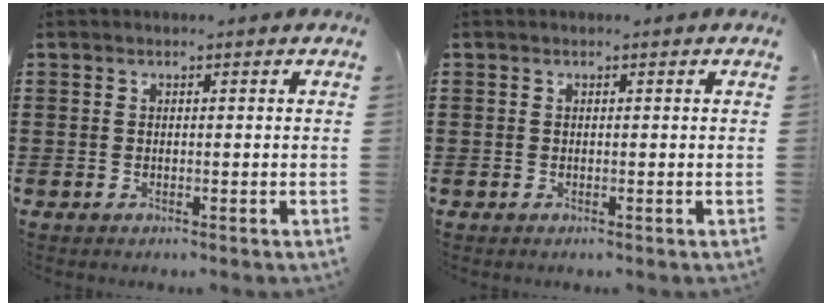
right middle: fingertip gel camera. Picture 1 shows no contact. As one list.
[{"total": 0.0}]